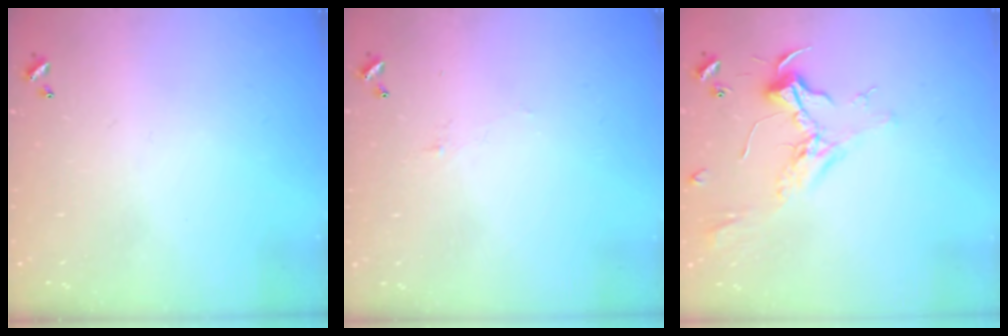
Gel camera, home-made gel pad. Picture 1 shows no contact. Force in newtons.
{"total": 1.5, "press": 1.3, "slide": 0.6}
{"total": 2.4, "press": 2.3, "slide": 0.8}